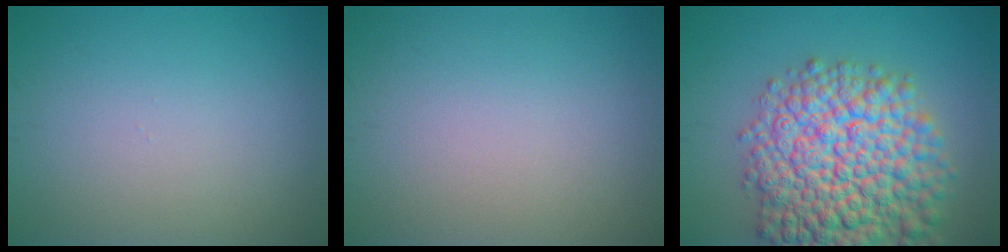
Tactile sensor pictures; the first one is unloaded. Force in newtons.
{"total": 0.0}
{"total": 12.8, "press": 12.8, "slide": 0.5}